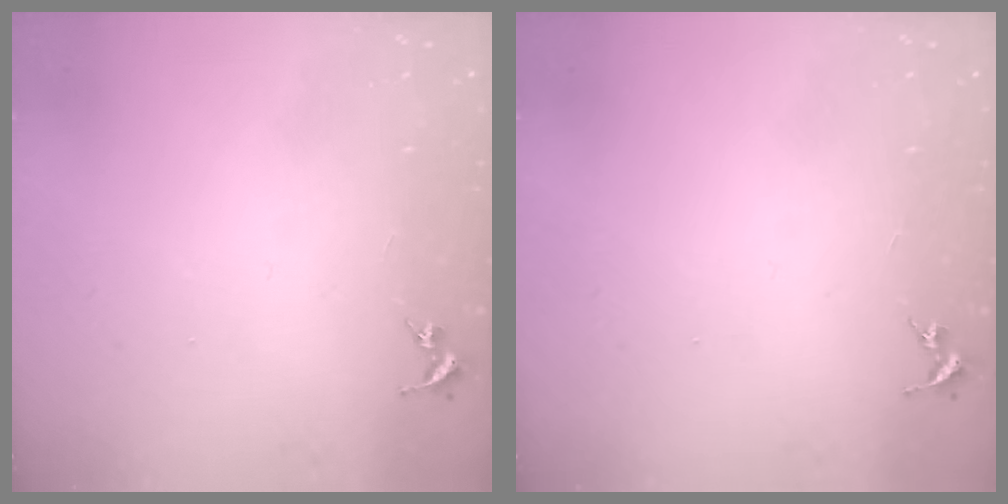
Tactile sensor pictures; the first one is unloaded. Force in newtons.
{"total": 0.0}